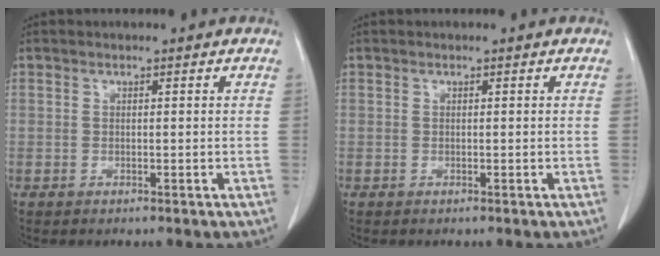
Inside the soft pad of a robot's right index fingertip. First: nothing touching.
{"total": 0.0}